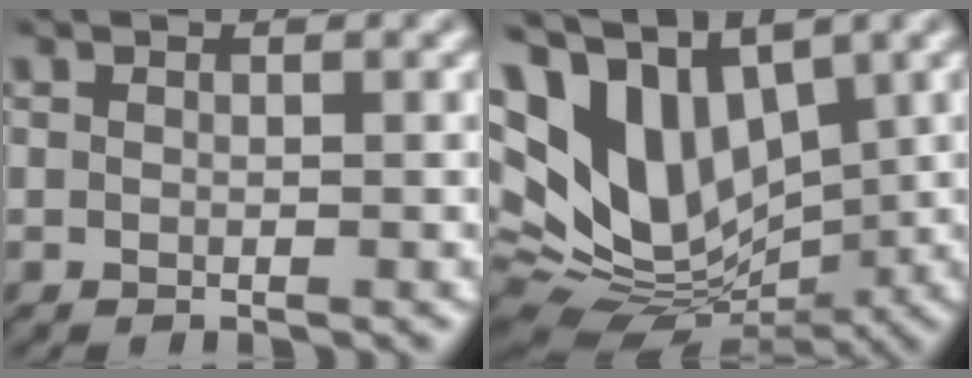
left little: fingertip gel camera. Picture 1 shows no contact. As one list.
[{"total": 13.4, "force": [3.6, 8.6, 9.6], "torque": [-0.197, 0.002, 0.075]}]